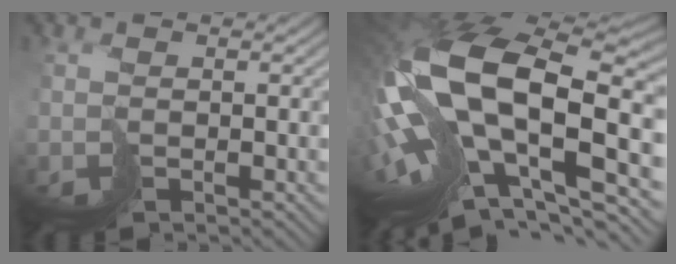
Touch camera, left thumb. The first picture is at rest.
{"total": 20.2, "force": [-1.2, 11.5, 16.5], "torque": [-0.352, -0.026, -0.016]}